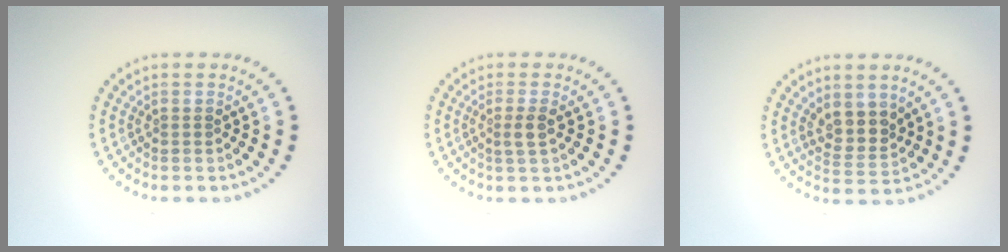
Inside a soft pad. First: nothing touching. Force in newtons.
{"total": 1.5, "press": 1.2, "slide": 0.8}
{"total": 2.9, "press": 2.5, "slide": 1.5}